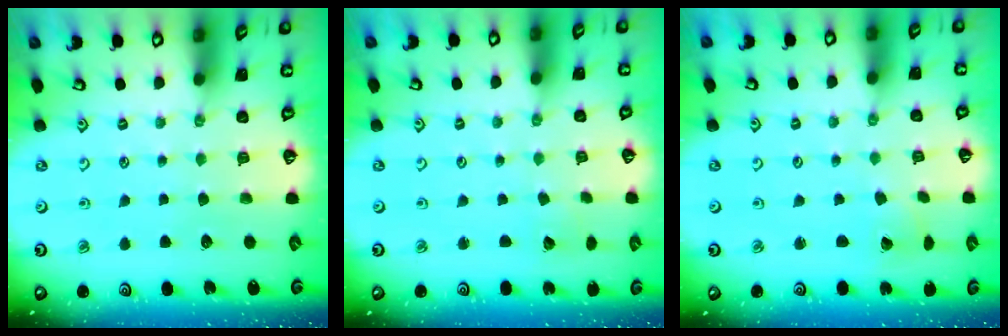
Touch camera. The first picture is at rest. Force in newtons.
{"total": 2.7, "press": 2.7, "slide": 0.3}
{"total": 2.0, "press": 2.0, "slide": 0.3}